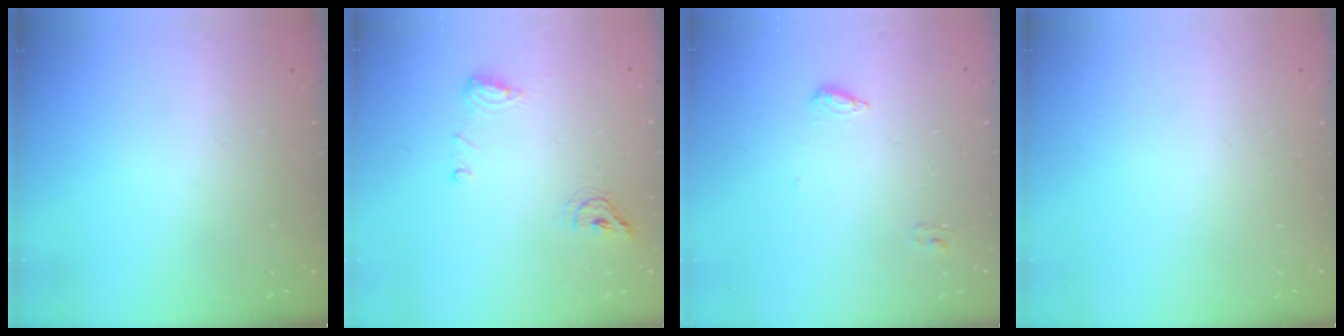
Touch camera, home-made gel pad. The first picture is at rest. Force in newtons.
{"total": 8.2, "press": 8.1, "slide": 1.5}
{"total": 7.0, "press": 7.0, "slide": 0.5}
{"total": 0.0}